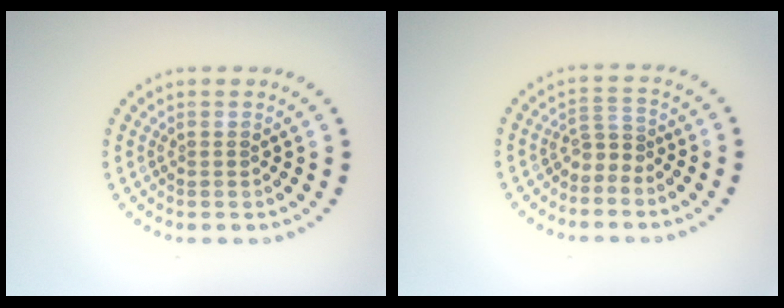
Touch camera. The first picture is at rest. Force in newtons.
{"total": 1.8, "press": 1.1, "slide": 1.4}